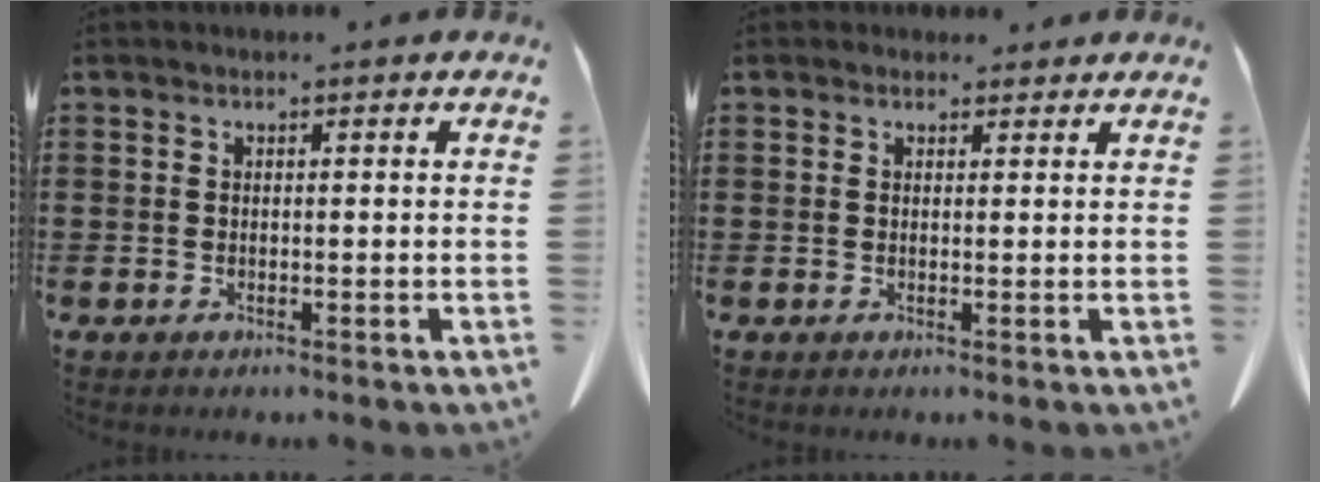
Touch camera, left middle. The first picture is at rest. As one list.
[{"total": 1.4, "force": [1.2, 0.7, 0.2], "torque": [0.002, 0.002, 0.021]}]